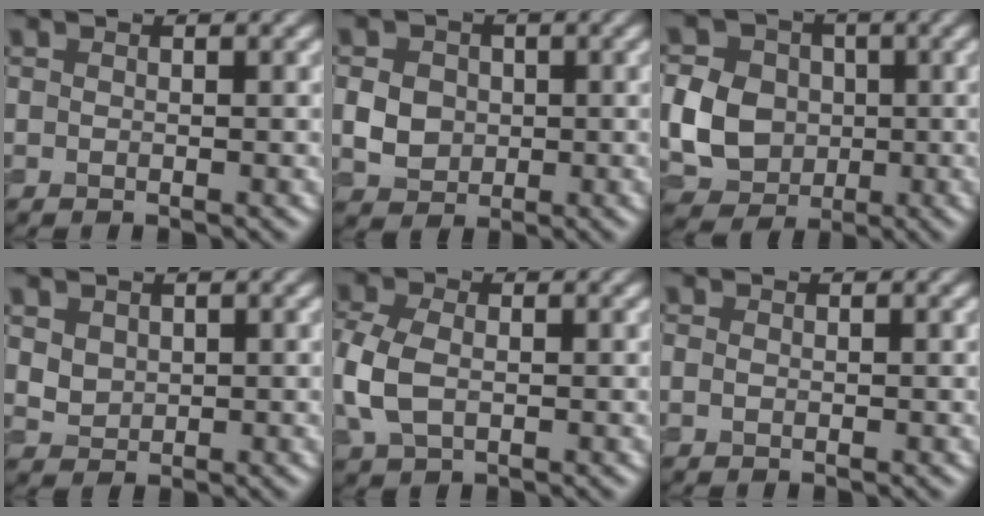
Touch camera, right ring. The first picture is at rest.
{"total": 3.1, "force": [0.0, 2.7, 1.5], "torque": [-0.031, -0.003, 0.000]}
{"total": 5.9, "force": [-0.4, 5.2, 2.9], "torque": [-0.061, 0.001, -0.011]}
{"total": 1.9, "force": [0.8, 1.5, 0.8], "torque": [-0.019, -0.006, 0.020]}
{"total": 4.9, "force": [-0.4, 3.4, 3.5], "torque": [-0.103, -0.004, -0.011]}
{"total": 0.5, "force": [0.0, 0.4, 0.3], "torque": [-0.007, -0.001, 0.000]}